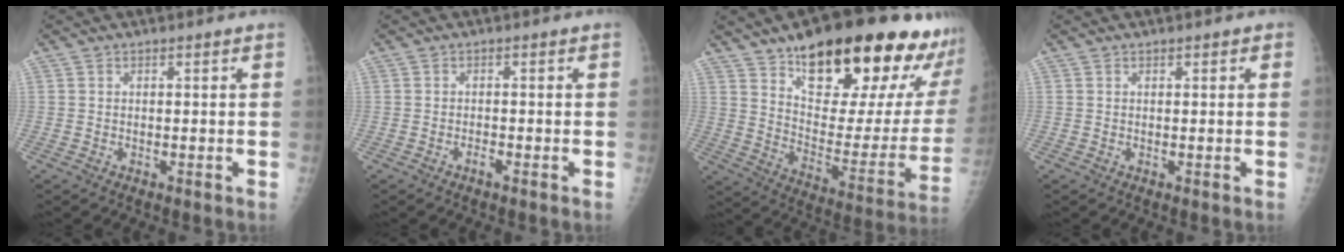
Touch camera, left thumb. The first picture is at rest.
{"total": 1.1, "force": [-0.7, 0.4, 0.7], "torque": [-0.014, 0.003, -0.014]}
{"total": 29.2, "force": [19.2, 10.1, 19.4], "torque": [-0.231, -0.072, 0.279]}
{"total": 0.7, "force": [0.4, 0.4, 0.4], "torque": [0.004, 0.001, 0.000]}